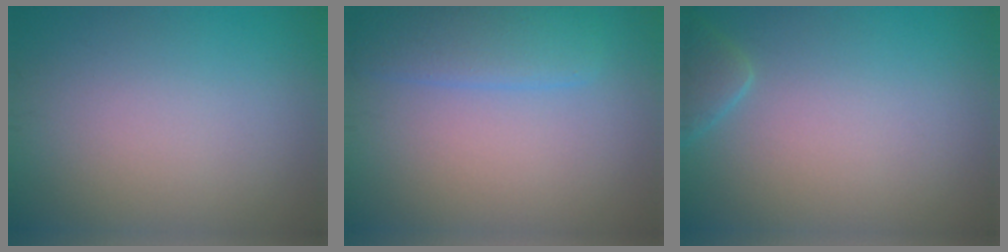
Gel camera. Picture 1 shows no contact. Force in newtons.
{"total": 3.4, "press": 3.4, "slide": 0.3}
{"total": 1.9, "press": 1.9, "slide": 0.2}